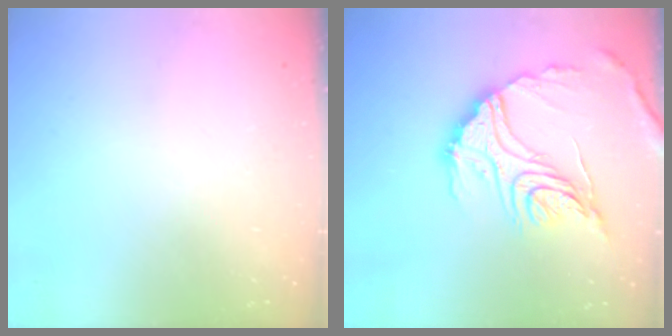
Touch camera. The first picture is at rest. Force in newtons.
{"total": 22.4, "press": 22.3, "slide": 2.2}